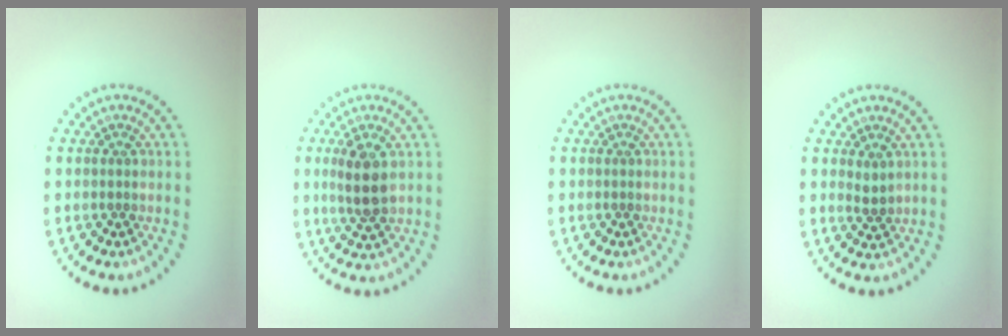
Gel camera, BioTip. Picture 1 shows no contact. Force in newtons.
{"total": 3.4, "press": 3.2, "slide": 1.0}
{"total": 0.0}
{"total": 0.9, "press": 0.8, "slide": 0.4}